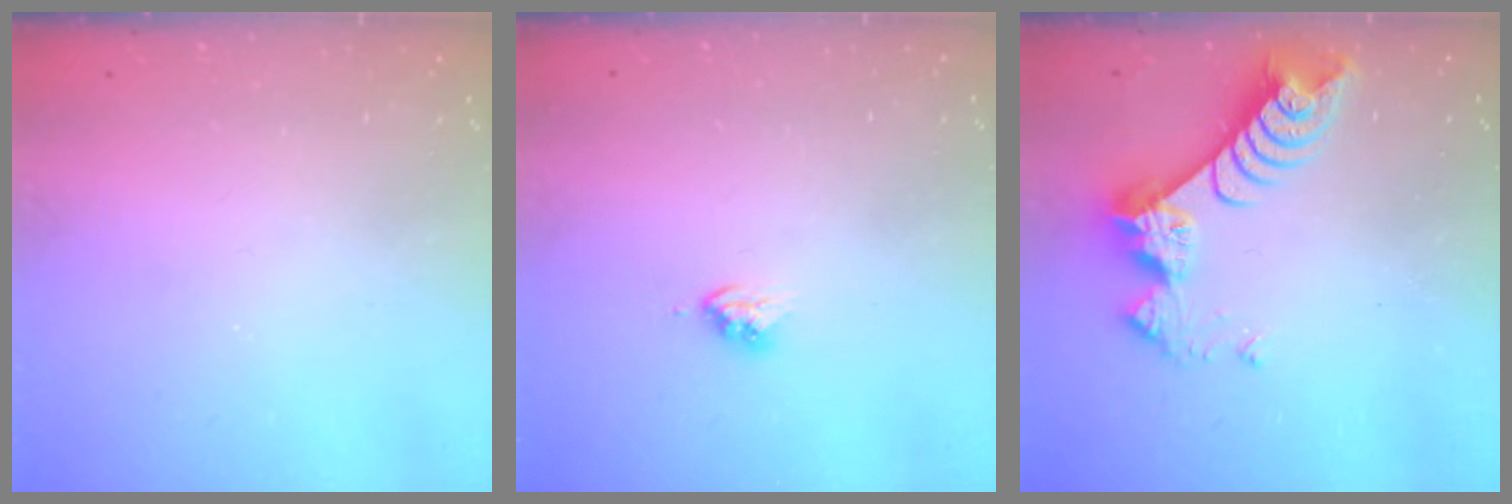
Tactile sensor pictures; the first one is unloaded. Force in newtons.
{"total": 3.7, "press": 3.7, "slide": 0.4}
{"total": 8.6, "press": 8.6, "slide": 0.8}